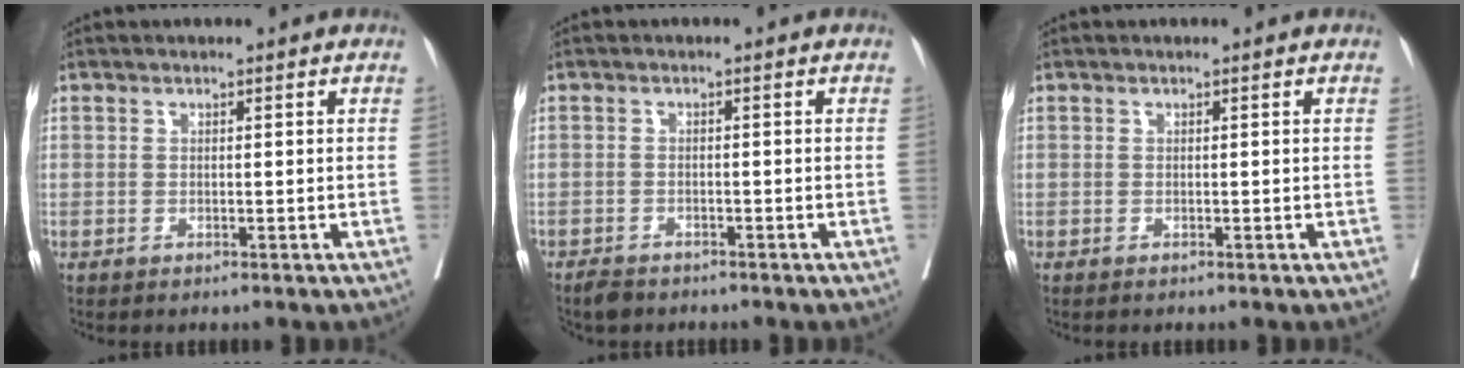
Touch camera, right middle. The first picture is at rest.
{"total": 2.3, "force": [-2.0, 1.1, 0.5], "torque": [-0.013, -0.002, -0.032]}
{"total": 0.0}